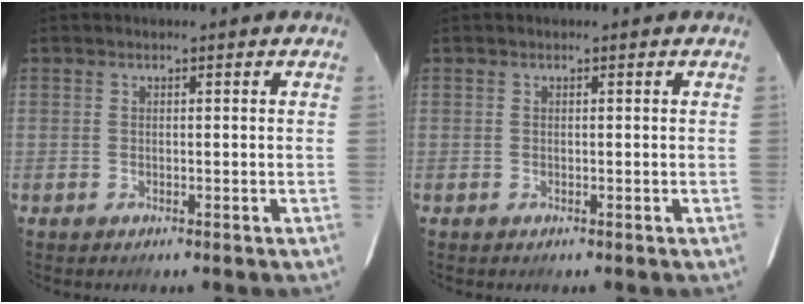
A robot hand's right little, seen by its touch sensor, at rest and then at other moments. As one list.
[{"total": 0.0}]